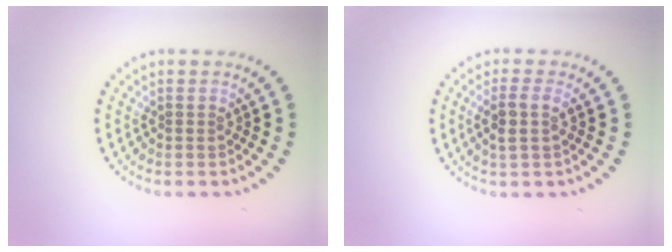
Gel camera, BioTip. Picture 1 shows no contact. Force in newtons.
{"total": 1.8, "press": 1.7, "slide": 0.8}